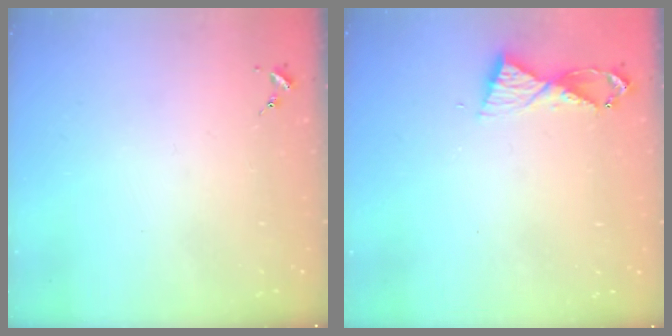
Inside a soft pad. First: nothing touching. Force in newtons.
{"total": 5.8, "press": 5.8, "slide": 0.6}